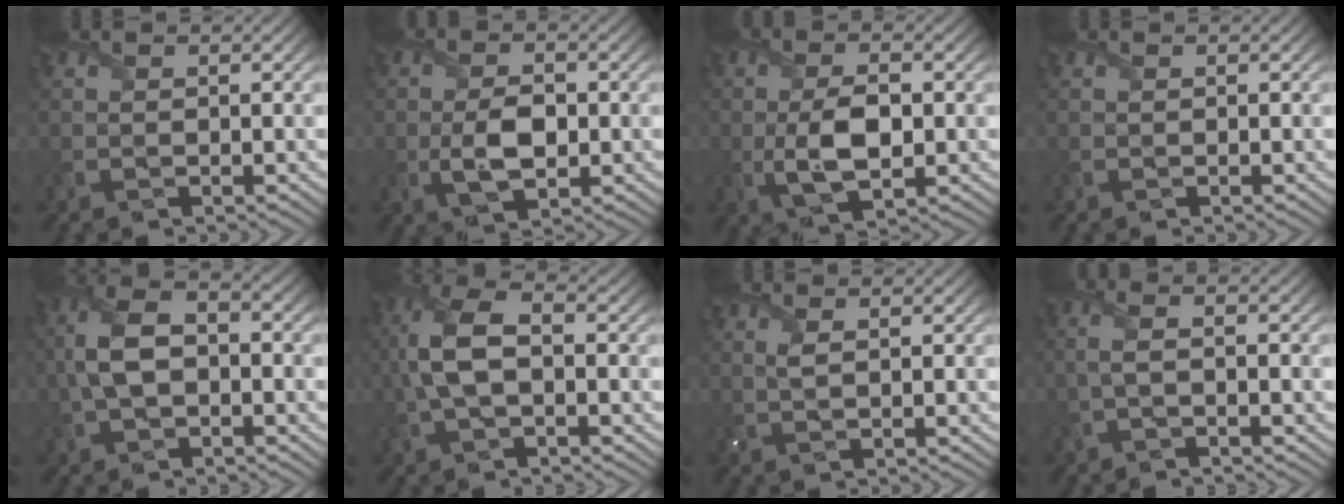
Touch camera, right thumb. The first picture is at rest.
{"total": 4.9, "force": [-0.7, 2.8, 4.0], "torque": [-0.085, -0.007, -0.014]}
{"total": 6.3, "force": [-0.8, 3.0, 5.5], "torque": [-0.114, -0.004, -0.016]}
{"total": 0.0}
{"total": 7.7, "force": [-0.4, 4.4, 6.3], "torque": [-0.147, 0.011, -0.015]}
{"total": 7.3, "force": [0.0, 3.5, 6.4], "torque": [-0.156, 0.016, -0.006]}
{"total": 1.1, "force": [0.5, 0.1, 1.0], "torque": [-0.029, 0.002, 0.010]}
{"total": 2.4, "force": [-0.5, 0.6, 2.3], "torque": [-0.049, 0.004, -0.017]}